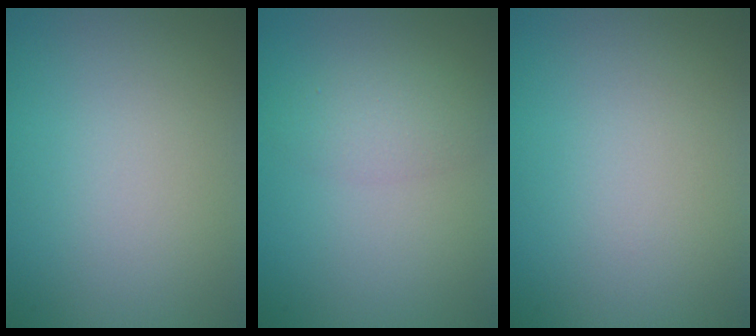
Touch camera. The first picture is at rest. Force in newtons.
{"total": 2.2, "press": 2.1, "slide": 0.2}
{"total": 0.0}